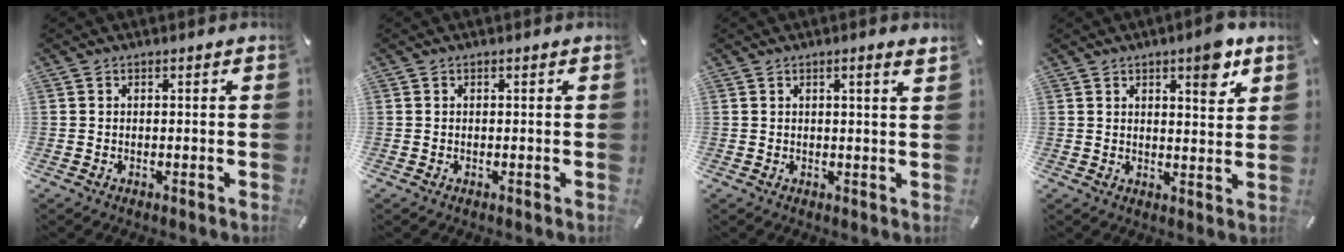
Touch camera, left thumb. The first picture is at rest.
{"total": 0.0}
{"total": 2.2, "force": [1.1, 0.0, 1.9], "torque": [-0.038, -0.001, 0.019]}
{"total": 7.1, "force": [4.3, 2.5, 5.0], "torque": [-0.053, -0.027, 0.064]}